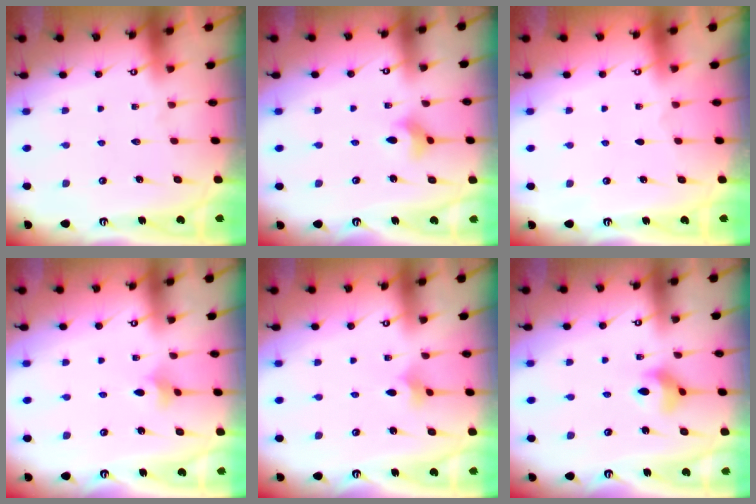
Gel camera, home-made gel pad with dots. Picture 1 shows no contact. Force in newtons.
{"total": 4.1, "press": 4.0, "slide": 0.8}
{"total": 0.0}
{"total": 2.1, "press": 2.1, "slide": 0.5}
{"total": 1.8, "press": 1.7, "slide": 0.5}
{"total": 6.6, "press": 6.6, "slide": 0.5}